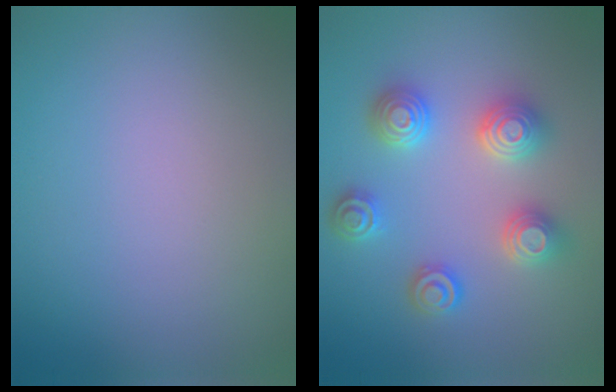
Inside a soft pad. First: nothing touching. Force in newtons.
{"total": 4.8, "press": 4.8, "slide": 0.6}